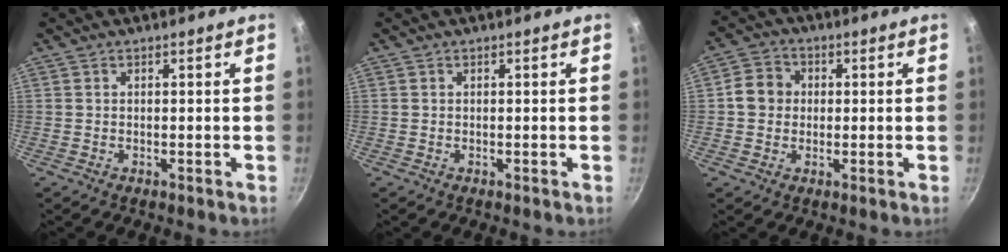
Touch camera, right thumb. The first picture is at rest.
{"total": 0.0}
{"total": 5.7, "force": [0.3, 5.2, 2.5], "torque": [-0.019, 0.010, -0.010]}